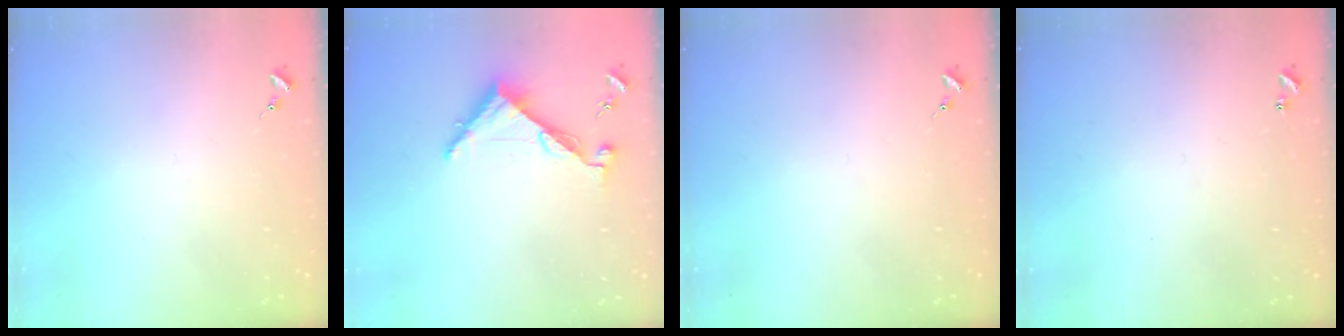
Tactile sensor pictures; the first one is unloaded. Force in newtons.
{"total": 6.8, "press": 6.8, "slide": 0.3}
{"total": 0.0}
{"total": 1.0, "press": 1.0, "slide": 0.2}